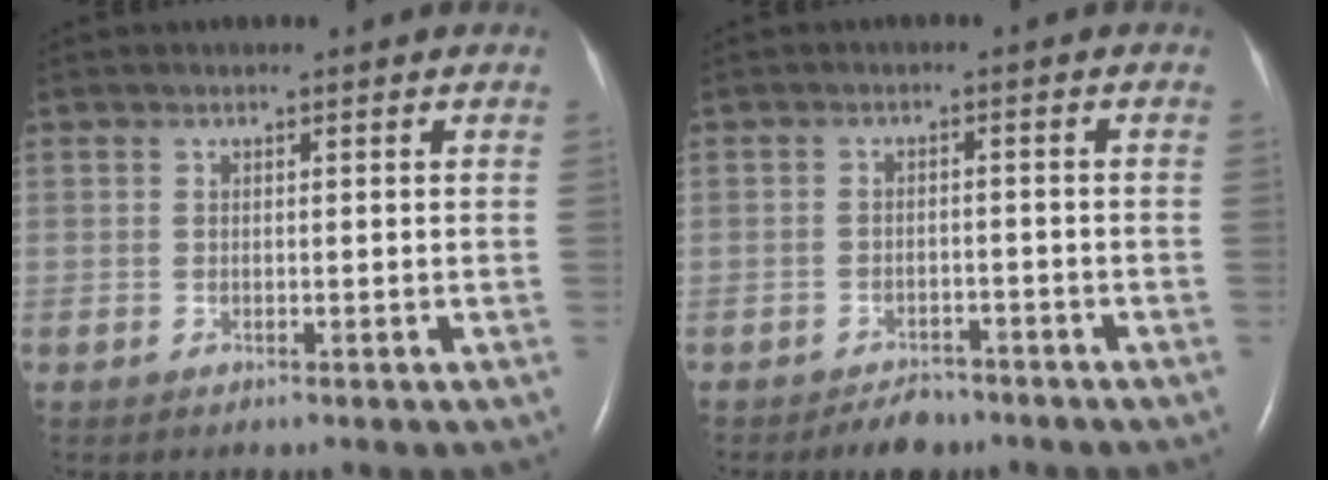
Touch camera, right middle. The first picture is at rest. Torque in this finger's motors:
{"motor_torque": [0.05, -0.04, 0.02, 0.00]}